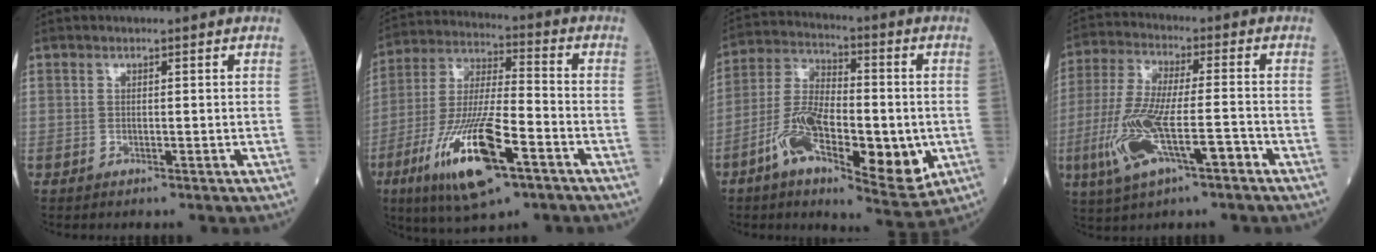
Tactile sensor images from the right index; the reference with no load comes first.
{"total": 17.6, "force": [-8.0, 3.6, 15.2], "torque": [-0.319, -0.025, -0.139]}
{"total": 17.9, "force": [-4.9, 6.4, 15.9], "torque": [-0.280, -0.004, -0.079]}
{"total": 13.0, "force": [-5.0, 3.2, 11.6], "torque": [-0.241, -0.010, -0.088]}